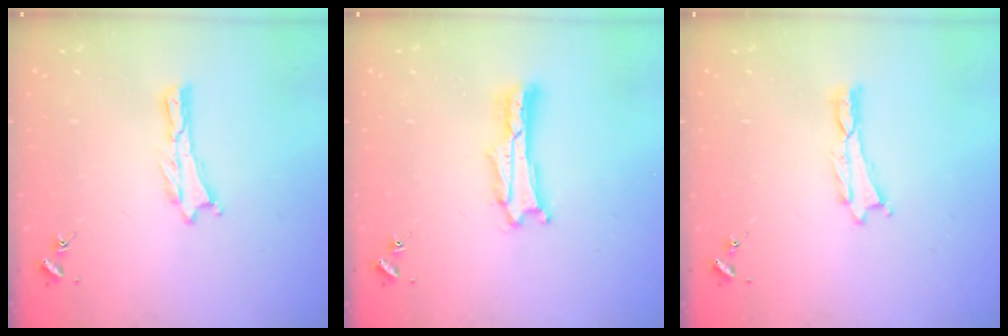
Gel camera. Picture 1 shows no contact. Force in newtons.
{"total": 1.7, "press": 1.7, "slide": 0.3}
{"total": 0.0}